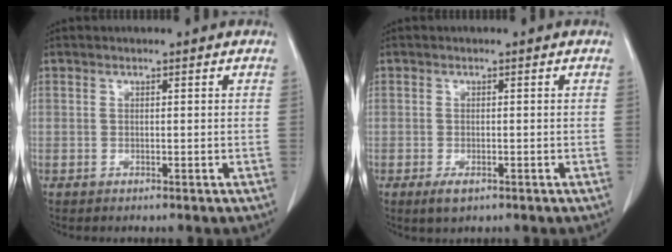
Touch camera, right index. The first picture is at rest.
{"total": 1.5, "force": [-0.8, 0.7, 1.1], "torque": [-0.019, -0.002, -0.011]}